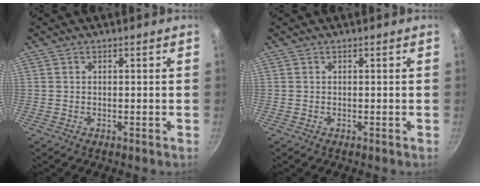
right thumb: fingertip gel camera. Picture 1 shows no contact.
{"total": 0.0}